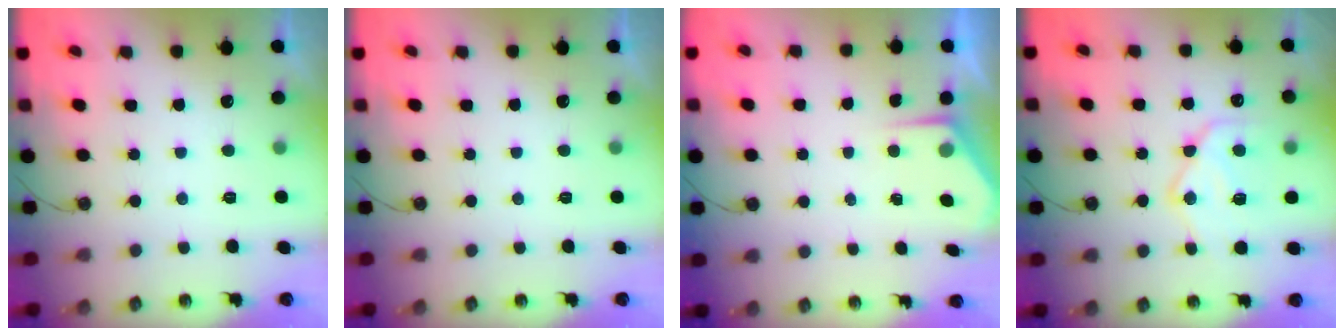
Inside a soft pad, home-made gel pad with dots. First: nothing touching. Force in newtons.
{"total": 0.0}
{"total": 2.8, "press": 2.8, "slide": 0.4}
{"total": 15.6, "press": 15.5, "slide": 1.3}